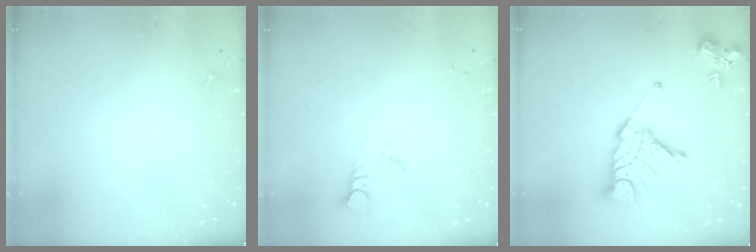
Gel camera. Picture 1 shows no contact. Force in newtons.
{"total": 3.2, "press": 3.1, "slide": 0.3}
{"total": 18.2, "press": 18.1, "slide": 1.5}